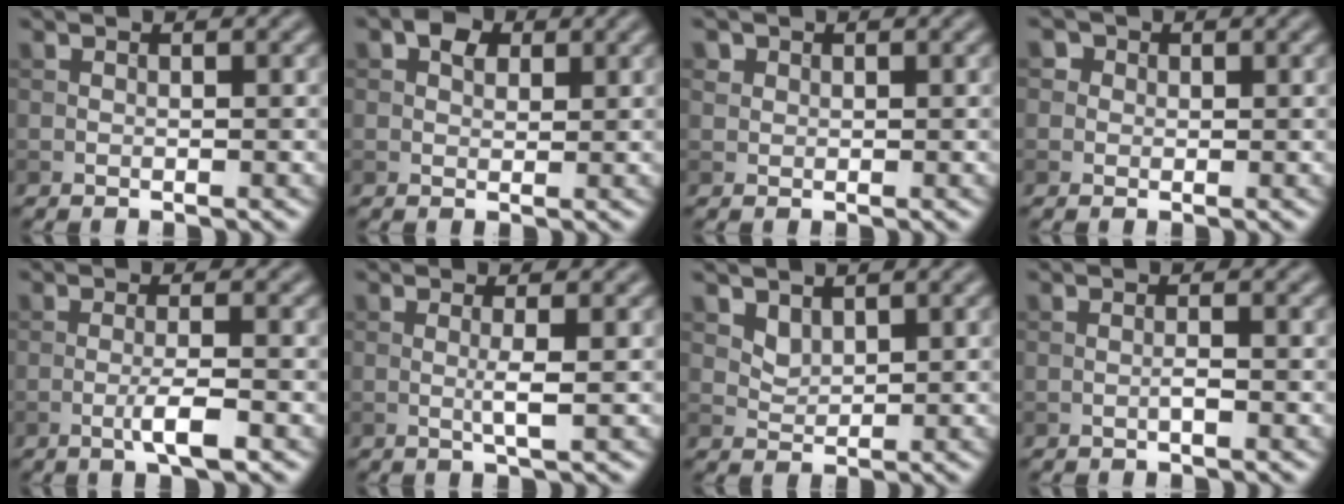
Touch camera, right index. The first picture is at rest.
{"total": 2.3, "force": [1.1, 1.6, 1.3], "torque": [-0.017, 0.003, 0.016]}
{"total": 1.2, "force": [0.6, 1.0, 0.2], "torque": [-0.002, -0.001, 0.008]}
{"total": 2.0, "force": [1.0, 1.6, 0.7], "torque": [-0.009, 0.002, 0.003]}
{"total": 2.8, "force": [-1.0, 0.3, 2.6], "torque": [-0.045, 0.003, -0.022]}
{"total": 1.8, "force": [0.1, 0.1, 1.8], "torque": [-0.035, 0.000, -0.002]}
{"total": 1.6, "force": [1.2, 0.9, 0.6], "torque": [-0.015, -0.006, 0.028]}
{"total": 0.7, "force": [-0.3, 0.0, 0.7], "torque": [-0.014, 0.001, -0.006]}